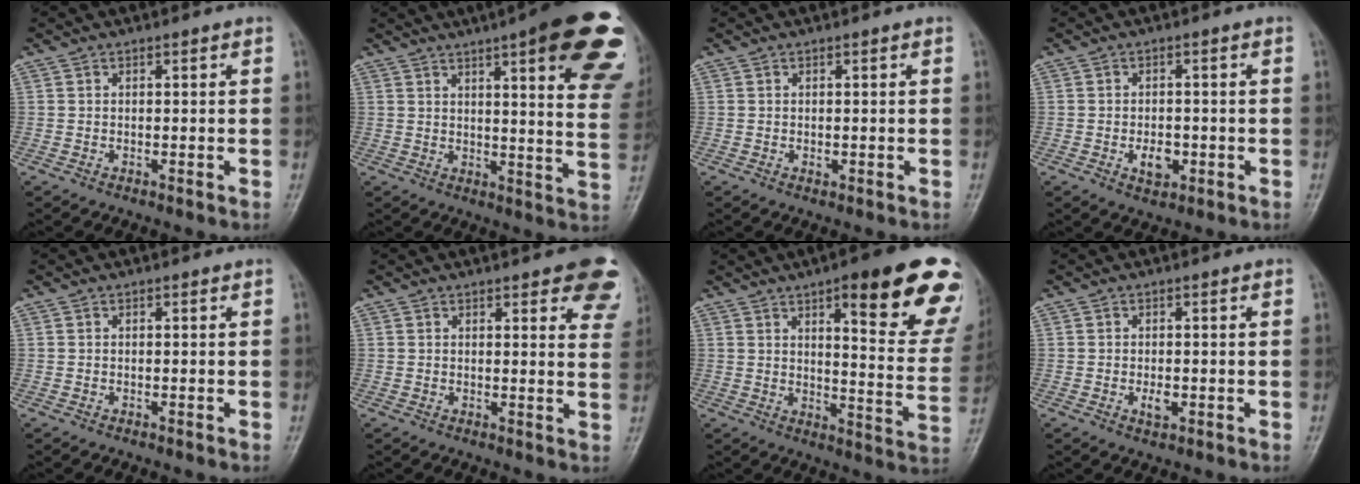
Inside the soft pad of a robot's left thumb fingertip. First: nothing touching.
{"total": 24.4, "force": [12.5, 5.2, 20.3], "torque": [-0.202, -0.026, 0.148]}
{"total": 1.0, "force": [-0.1, 0.6, 0.8], "torque": [-0.008, 0.005, 0.001]}
{"total": 4.1, "force": [-1.3, 2.7, 2.8], "torque": [-0.034, 0.004, -0.015]}
{"total": 0.0}
{"total": 11.7, "force": [7.1, 3.9, 8.5], "torque": [-0.070, -0.027, 0.071]}
{"total": 22.5, "force": [12.4, 5.6, 17.9], "torque": [-0.194, -0.054, 0.158]}
{"total": 2.4, "force": [-0.5, 1.2, 2.0], "torque": [-0.030, -0.002, -0.006]}